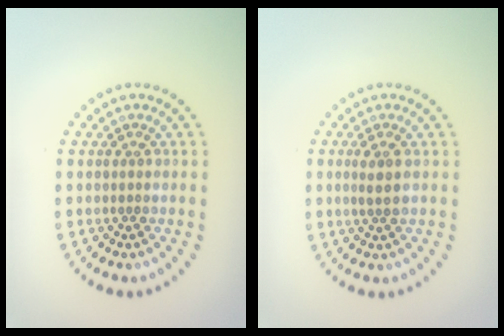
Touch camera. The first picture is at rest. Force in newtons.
{"total": 1.5, "press": 1.4, "slide": 0.7}